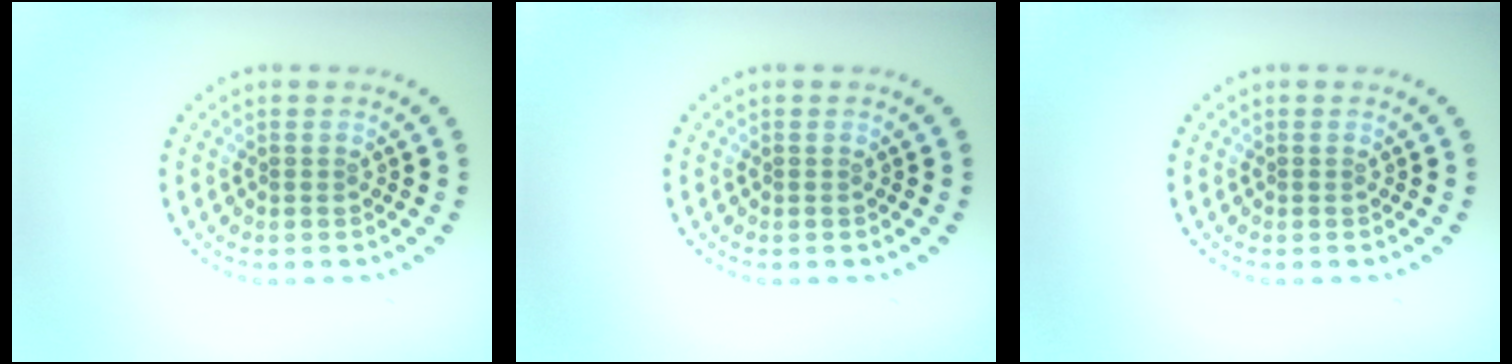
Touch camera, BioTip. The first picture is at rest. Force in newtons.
{"total": 0.0}
{"total": 0.0}